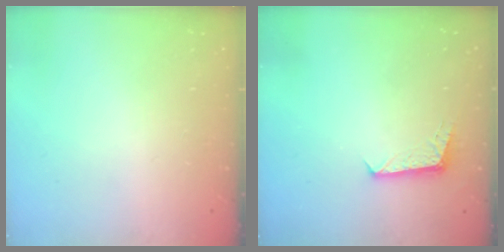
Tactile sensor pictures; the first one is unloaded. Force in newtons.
{"total": 5.8, "press": 5.8, "slide": 0.5}